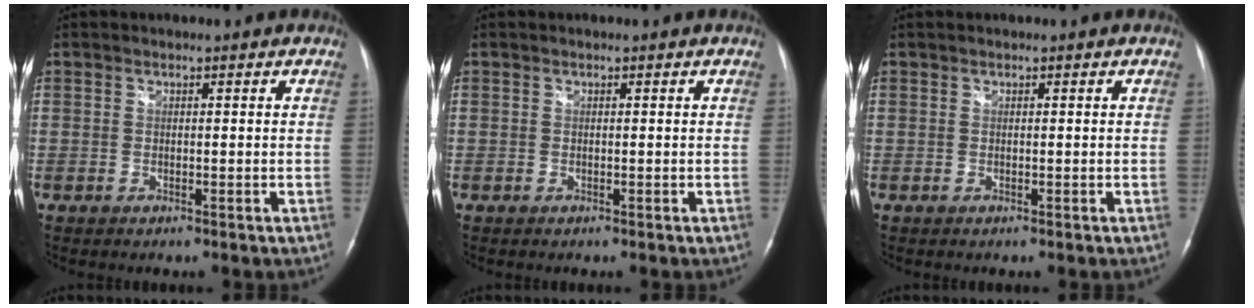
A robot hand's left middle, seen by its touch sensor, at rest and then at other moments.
{"total": 0.0}
{"total": 0.0}